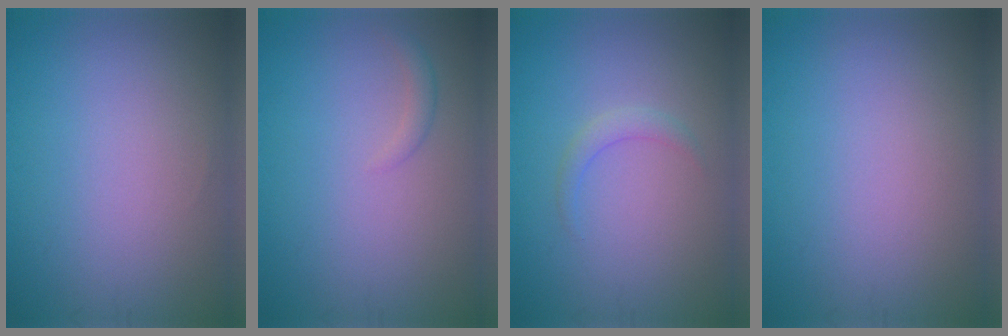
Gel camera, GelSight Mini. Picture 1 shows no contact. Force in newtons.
{"total": 1.0, "press": 1.0, "slide": 0.0}
{"total": 1.2, "press": 1.2, "slide": 0.1}
{"total": 0.0}